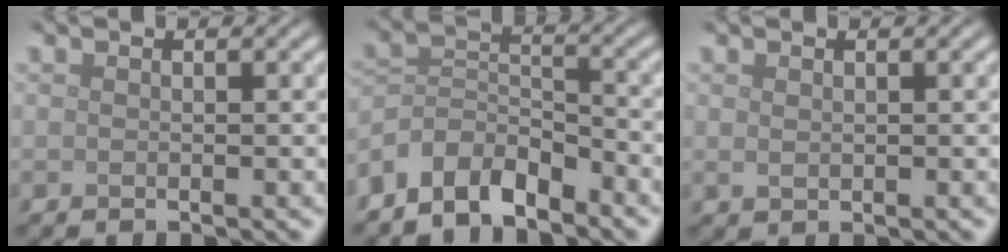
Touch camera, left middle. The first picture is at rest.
{"total": 5.2, "force": [-4.1, 2.3, 2.2], "torque": [-0.036, 0.001, -0.090]}
{"total": 0.7, "force": [0.3, 0.5, 0.4], "torque": [-0.010, -0.003, 0.009]}